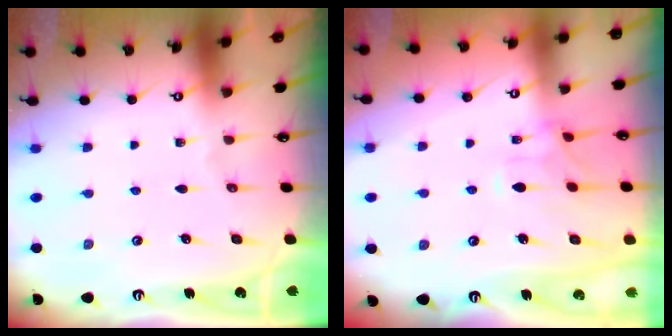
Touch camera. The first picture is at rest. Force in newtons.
{"total": 1.6, "press": 1.3, "slide": 0.9}